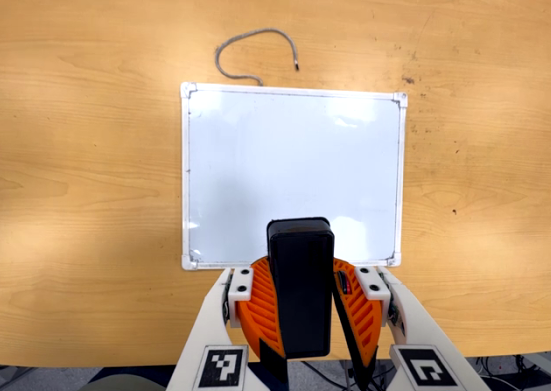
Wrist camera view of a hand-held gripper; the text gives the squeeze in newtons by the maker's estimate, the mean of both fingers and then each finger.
{"total": 10.8, "left": 11.0, "right": 10.5}